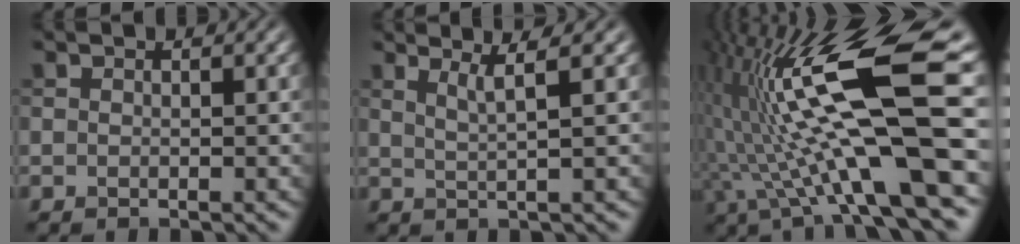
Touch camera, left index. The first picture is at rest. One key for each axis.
{"total": 2.5, "fx": 1.3, "fy": 0.4, "fz": 2.1, "tx": -0.031, "ty": 0.003, "tz": 0.020}
{"total": 16.0, "fx": 1.6, "fy": 3.3, "fz": 15.6, "tx": -0.275, "ty": 0.013, "tz": 0.032}